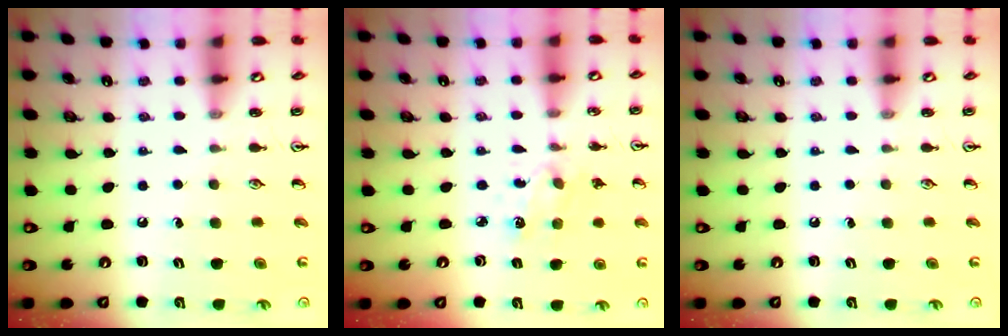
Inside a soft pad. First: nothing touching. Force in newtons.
{"total": 2.4, "press": 2.4, "slide": 0.6}
{"total": 0.0}